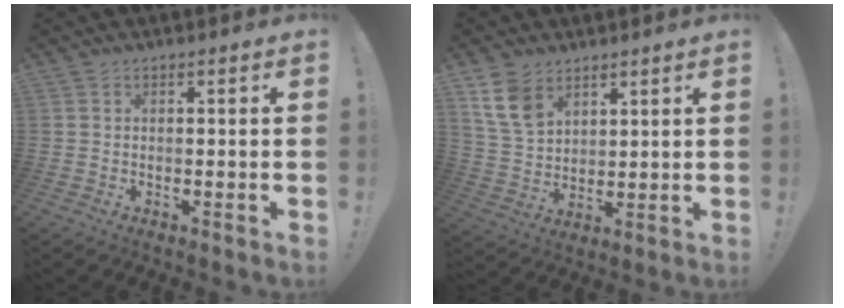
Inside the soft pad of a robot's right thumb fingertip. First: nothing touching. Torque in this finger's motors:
{"motor_torque": [0.09, 0.23, 0.97, 0.42, 0.23]}